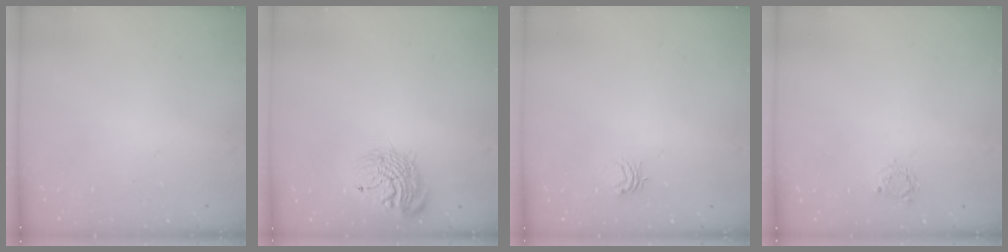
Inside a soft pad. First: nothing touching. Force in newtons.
{"total": 13.6, "press": 13.4, "slide": 2.2}
{"total": 3.5, "press": 3.5, "slide": 0.3}
{"total": 3.7, "press": 3.6, "slide": 0.4}